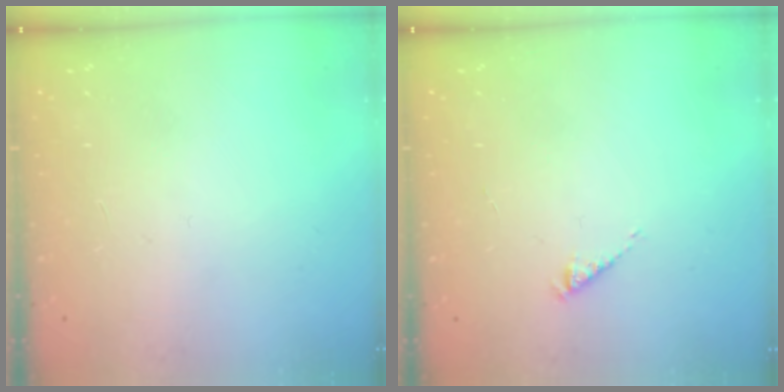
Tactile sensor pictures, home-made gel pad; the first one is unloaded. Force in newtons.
{"total": 1.1, "press": 1.1, "slide": 0.3}